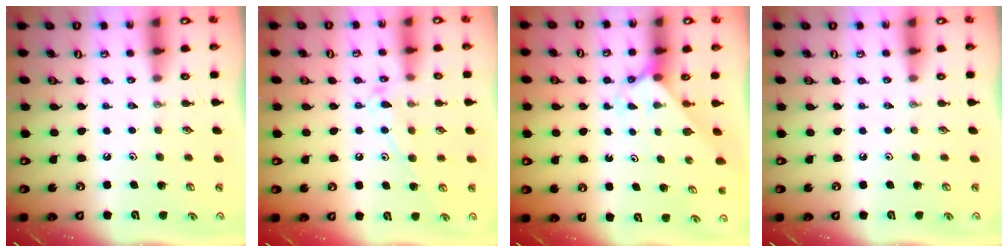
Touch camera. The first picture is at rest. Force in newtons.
{"total": 10.3, "press": 10.3, "slide": 0.6}
{"total": 2.3, "press": 2.3, "slide": 0.2}
{"total": 0.0}